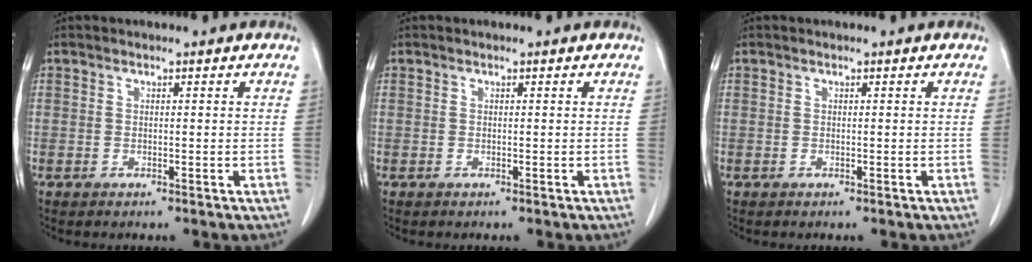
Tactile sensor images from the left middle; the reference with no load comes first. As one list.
[{"total": 0.0}, {"total": 0.0}]